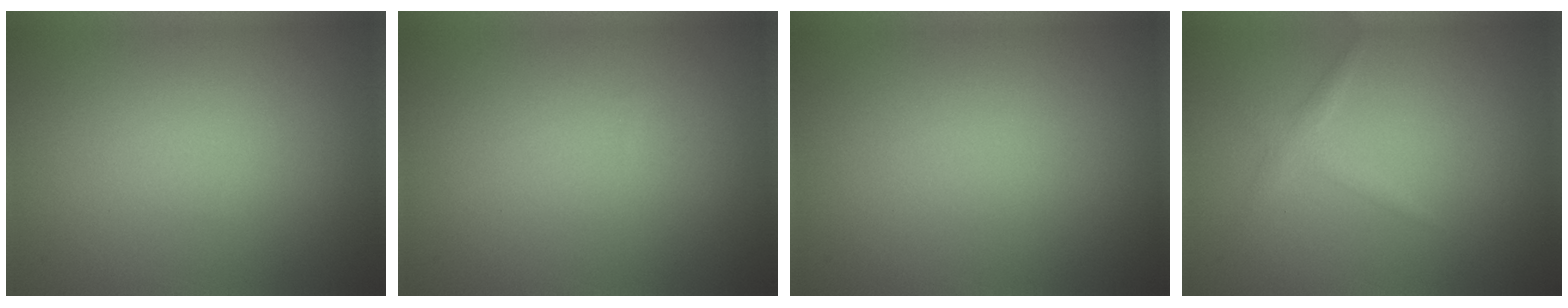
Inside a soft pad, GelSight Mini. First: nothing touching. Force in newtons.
{"total": 0.0}
{"total": 0.0}
{"total": 1.3, "press": 1.3, "slide": 0.1}